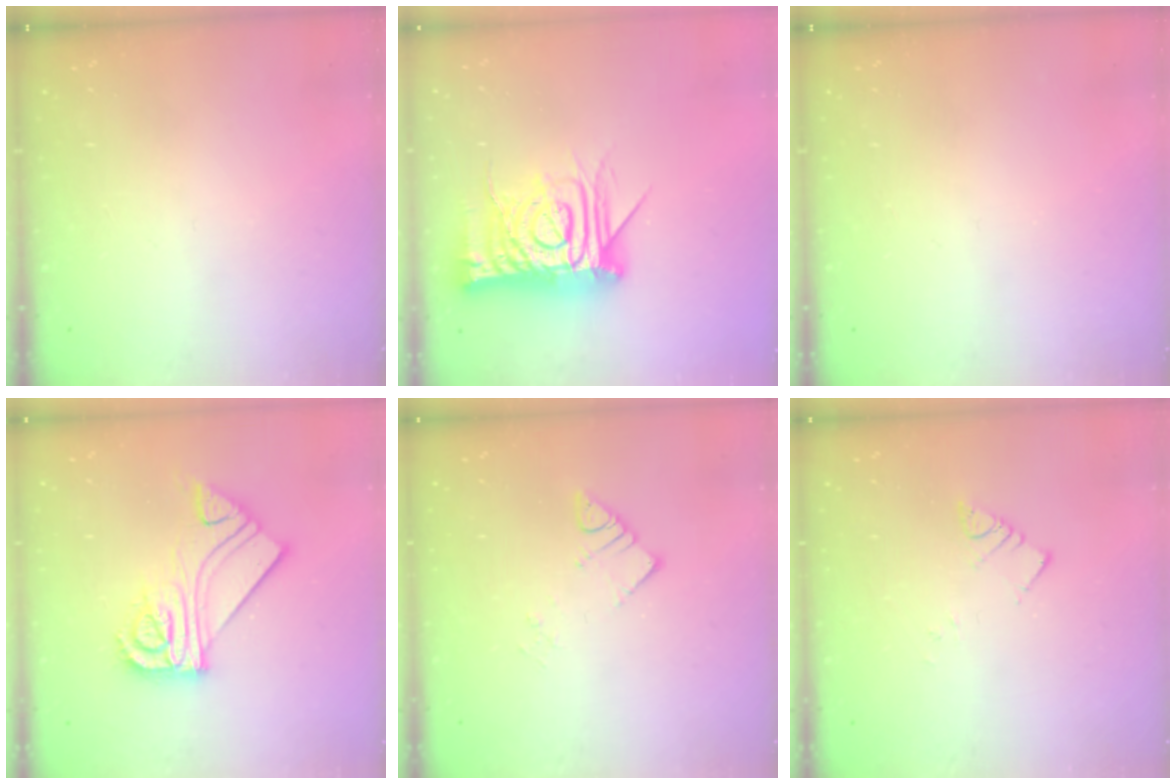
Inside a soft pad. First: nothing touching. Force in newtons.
{"total": 17.6, "press": 17.5, "slide": 1.7}
{"total": 0.0}
{"total": 13.3, "press": 13.3, "slide": 1.3}
{"total": 5.1, "press": 5.1, "slide": 0.4}
{"total": 4.0, "press": 4.0, "slide": 0.1}